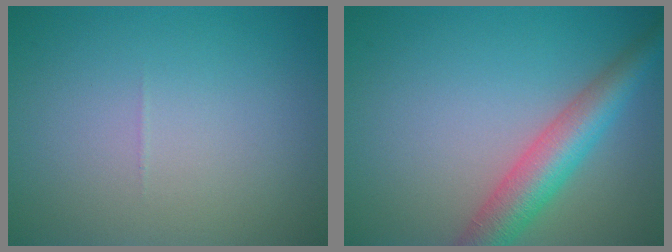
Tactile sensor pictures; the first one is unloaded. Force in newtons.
{"total": 5.4, "press": 5.4, "slide": 0.3}